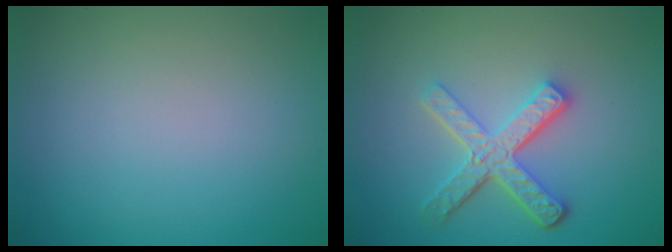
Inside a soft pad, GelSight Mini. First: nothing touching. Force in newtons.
{"total": 4.9, "press": 3.6, "slide": 3.3}